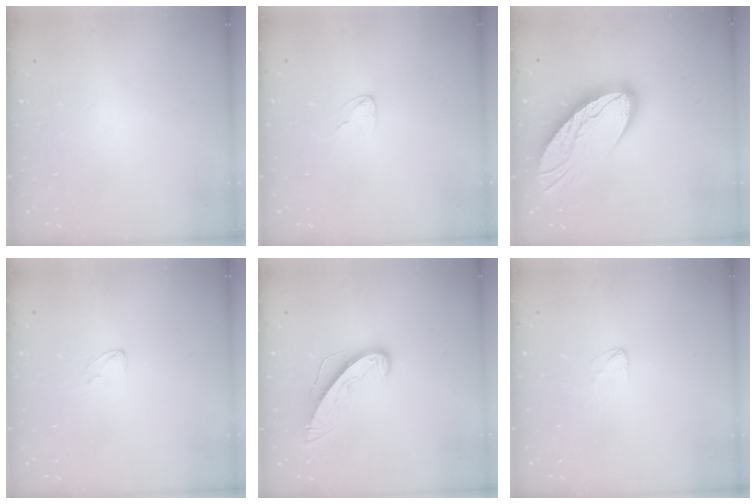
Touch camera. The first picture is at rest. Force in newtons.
{"total": 2.9, "press": 2.9, "slide": 0.3}
{"total": 15.5, "press": 15.4, "slide": 1.6}
{"total": 2.4, "press": 2.4, "slide": 0.2}
{"total": 10.1, "press": 10.1, "slide": 0.9}
{"total": 2.5, "press": 2.5, "slide": 0.1}